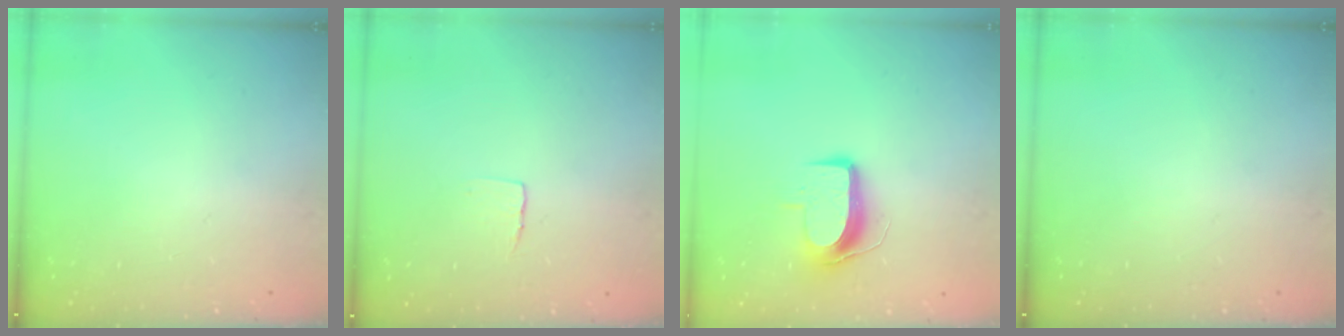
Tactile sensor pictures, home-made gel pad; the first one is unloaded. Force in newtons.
{"total": 4.1, "press": 4.1, "slide": 0.3}
{"total": 10.1, "press": 10.1, "slide": 0.9}
{"total": 0.0}